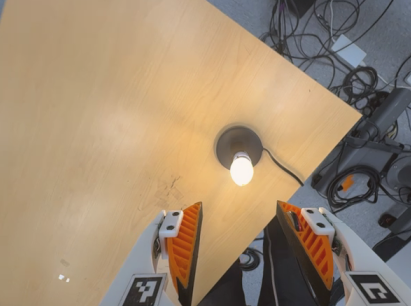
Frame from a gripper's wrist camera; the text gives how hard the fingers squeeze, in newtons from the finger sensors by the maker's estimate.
{"total": 0.0}